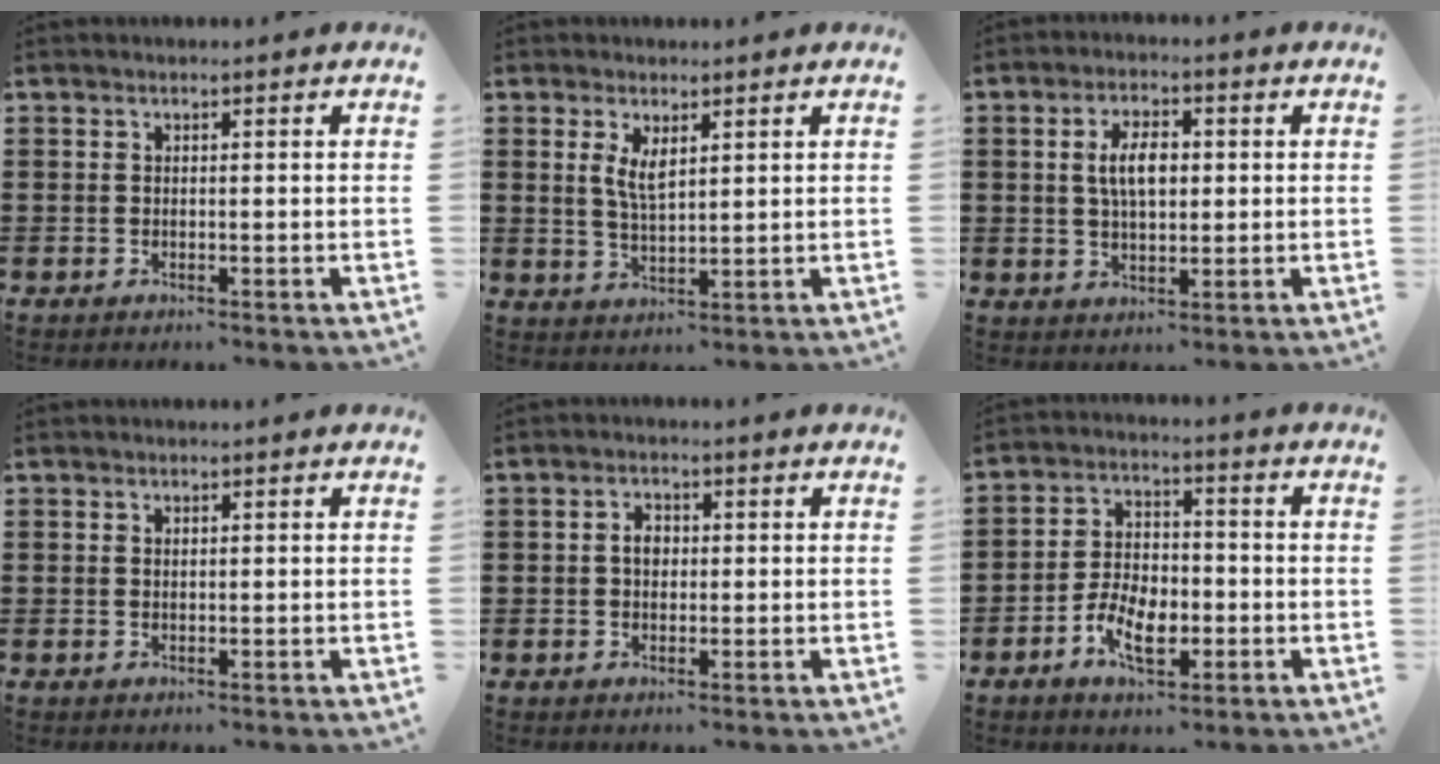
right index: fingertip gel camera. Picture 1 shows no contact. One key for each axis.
{"total": 3.7, "fx": 1.6, "fy": 1.4, "fz": 3.0, "tx": -0.064, "ty": 0.003, "tz": 0.027}
{"total": 5.7, "fx": 0.8, "fy": 2.7, "fz": 5.0, "tx": -0.093, "ty": 0.008, "tz": 0.010}
{"total": 0.6, "fx": 0.3, "fy": 0.4, "fz": 0.4, "tx": -0.008, "ty": 0.001, "tz": 0.006}
{"total": 2.6, "fx": 0.1, "fy": 1.8, "fz": 2.0, "tx": -0.040, "ty": 0.008, "tz": 0.001}
{"total": 7.3, "fx": -2.8, "fy": 4.2, "fz": 5.3, "tx": -0.111, "ty": 0.001, "tz": -0.059}